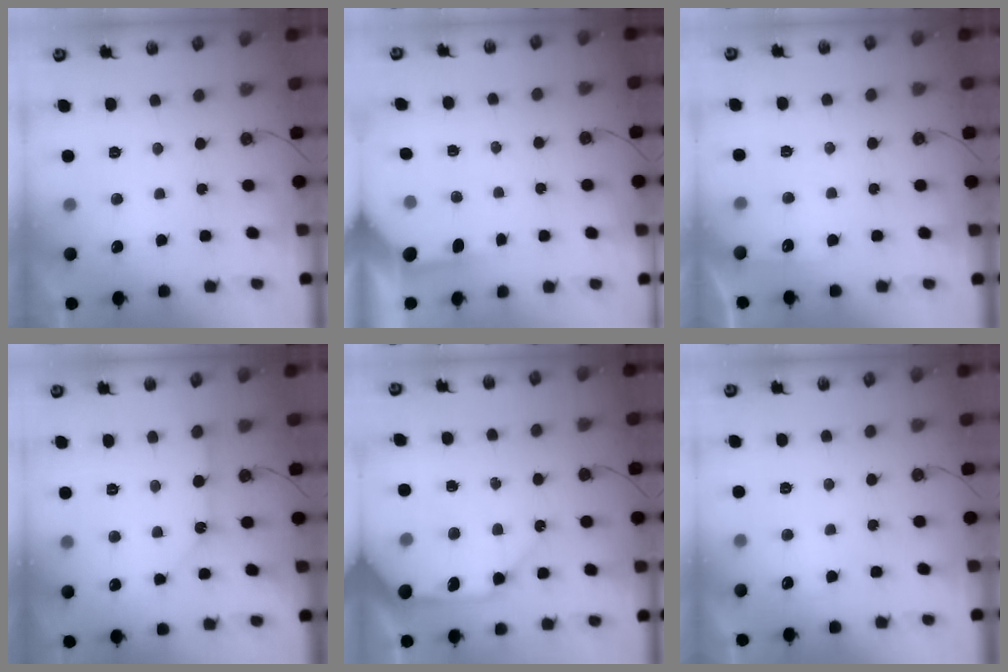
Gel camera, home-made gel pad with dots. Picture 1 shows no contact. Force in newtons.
{"total": 3.5, "press": 3.5, "slide": 0.4}
{"total": 4.0, "press": 4.0, "slide": 0.6}
{"total": 7.3, "press": 7.3, "slide": 0.6}
{"total": 15.4, "press": 15.2, "slide": 2.6}
{"total": 3.9, "press": 3.9, "slide": 0.6}